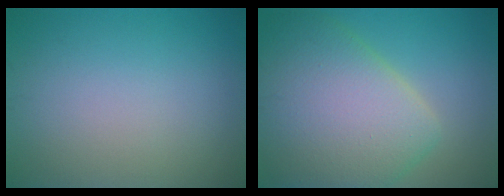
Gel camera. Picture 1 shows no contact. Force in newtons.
{"total": 10.3, "press": 10.3, "slide": 0.5}